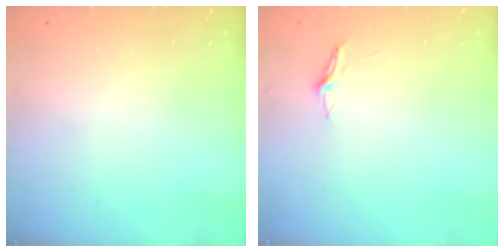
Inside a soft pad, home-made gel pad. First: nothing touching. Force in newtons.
{"total": 3.7, "press": 3.7, "slide": 0.4}